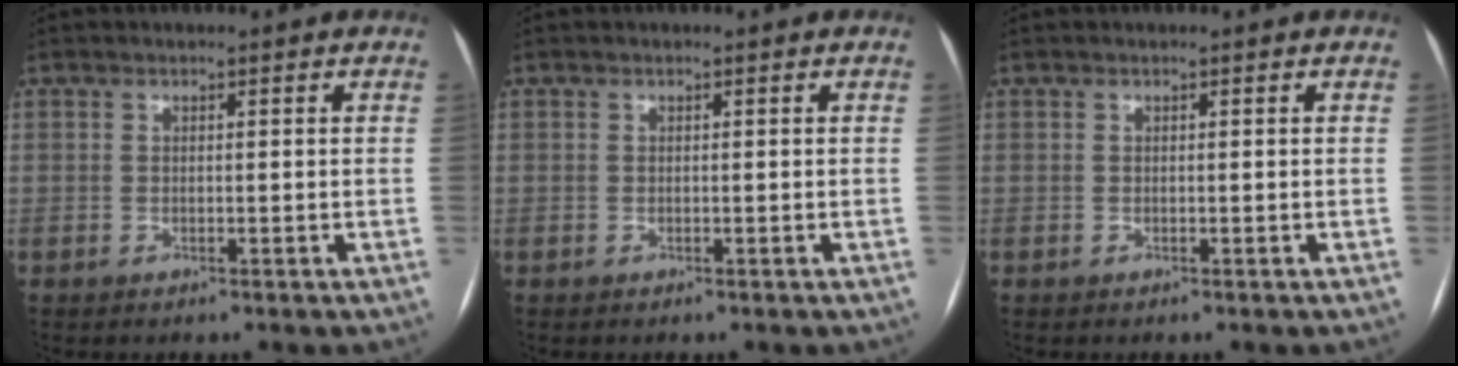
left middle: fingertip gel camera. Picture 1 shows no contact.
{"total": 0.0}
{"total": 0.0}